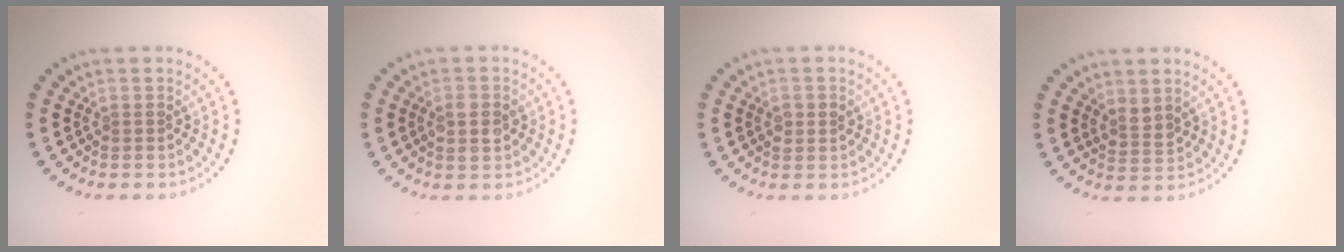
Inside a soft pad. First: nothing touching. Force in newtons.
{"total": 2.0, "press": 2.0, "slide": 0.2}
{"total": 1.4, "press": 1.4, "slide": 0.3}
{"total": 1.6, "press": 1.3, "slide": 1.0}